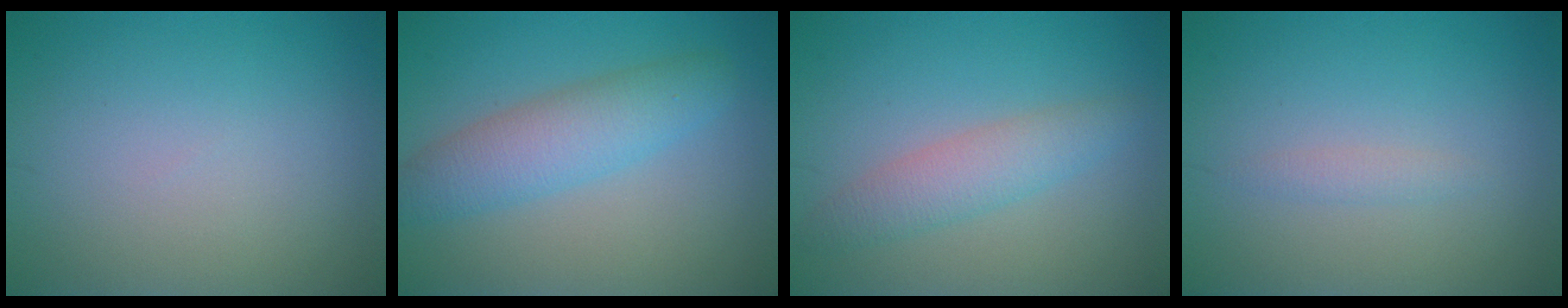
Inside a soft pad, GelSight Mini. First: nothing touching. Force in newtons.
{"total": 4.6, "press": 4.6, "slide": 0.1}
{"total": 3.0, "press": 3.0, "slide": 0.0}
{"total": 0.9, "press": 0.9, "slide": 0.0}